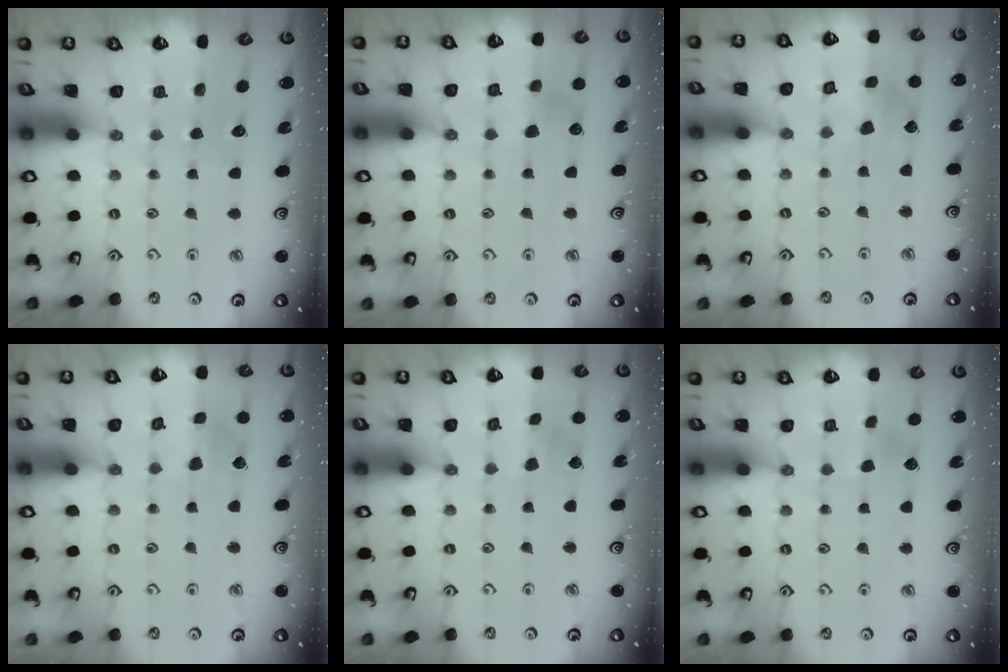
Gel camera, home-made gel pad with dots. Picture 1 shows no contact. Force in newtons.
{"total": 6.7, "press": 6.7, "slide": 0.7}
{"total": 4.7, "press": 4.6, "slide": 0.6}
{"total": 4.2, "press": 4.1, "slide": 0.5}
{"total": 2.2, "press": 2.2, "slide": 0.1}
{"total": 2.1, "press": 2.1, "slide": 0.3}